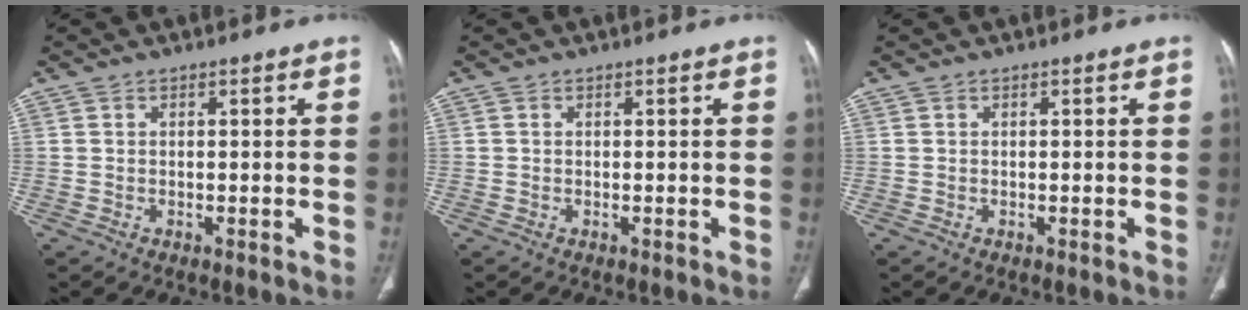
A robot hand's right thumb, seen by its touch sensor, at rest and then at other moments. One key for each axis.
{"total": 0.0}
{"total": 0.0}